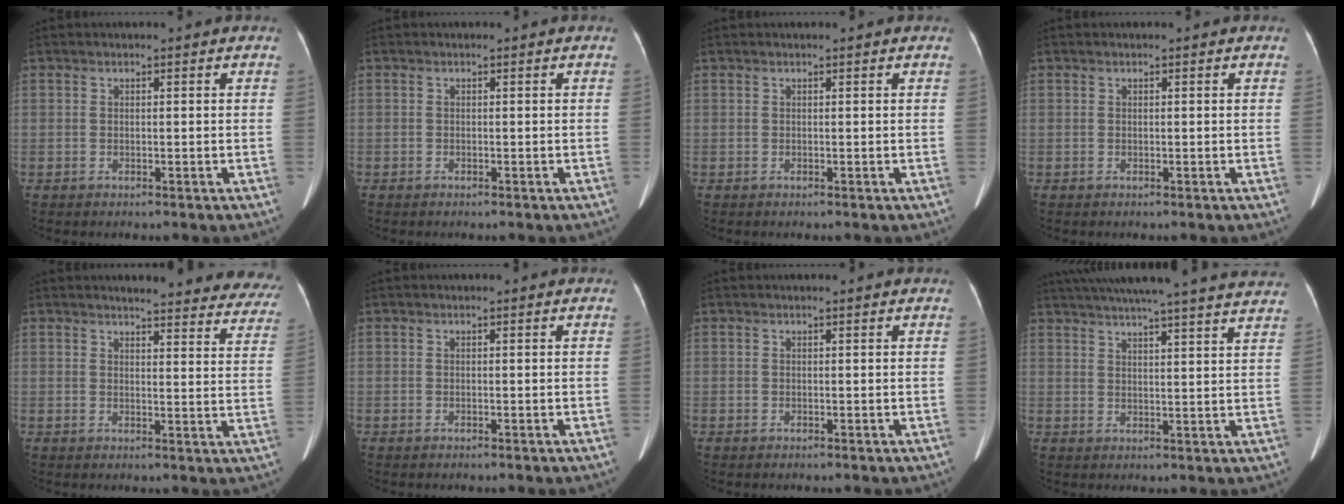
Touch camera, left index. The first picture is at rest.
{"total": 0.6, "force": [-0.3, 0.5, -0.1], "torque": [0.002, 0.007, -0.007]}
{"total": 0.0}
{"total": 0.0}
{"total": 20.9, "force": [19.6, 3.6, 6.2], "torque": [-0.055, -0.070, 0.205]}
{"total": 0.0}
{"total": 0.8, "force": [0.8, 0.2, 0.2], "torque": [-0.007, 0.019, 0.006]}
{"total": 28.8, "force": [26.1, 1.5, 12.2], "torque": [-0.205, -0.016, 0.327]}